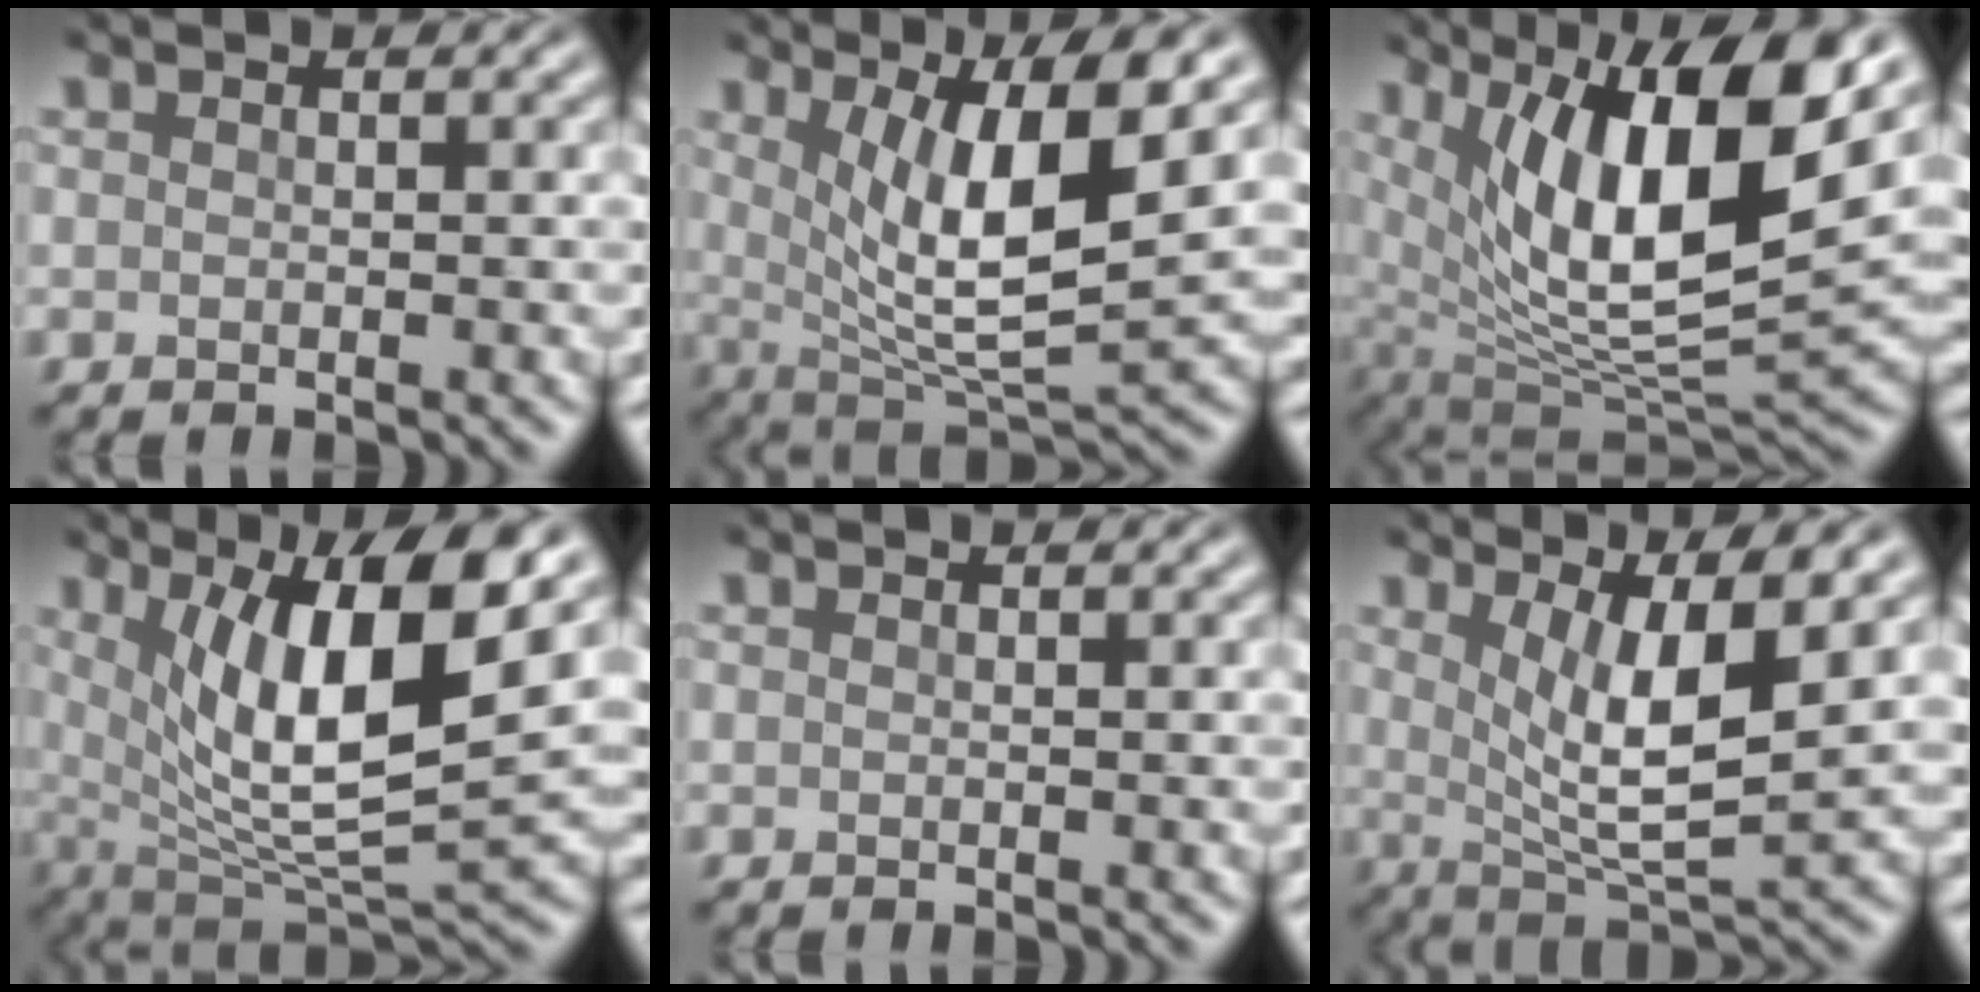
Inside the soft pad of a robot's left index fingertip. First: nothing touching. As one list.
[{"total": 8.7, "force": [2.2, 2.4, 8.0], "torque": [-0.138, -0.018, 0.045]}, {"total": 13.6, "force": [4.8, 4.7, 11.8], "torque": [-0.185, -0.010, 0.081]}, {"total": 11.2, "force": [3.6, 3.2, 10.1], "torque": [-0.167, -0.011, 0.069]}, {"total": 0.0}, {"total": 6.9, "force": [1.8, 2.0, 6.4], "torque": [-0.113, -0.017, 0.037]}]